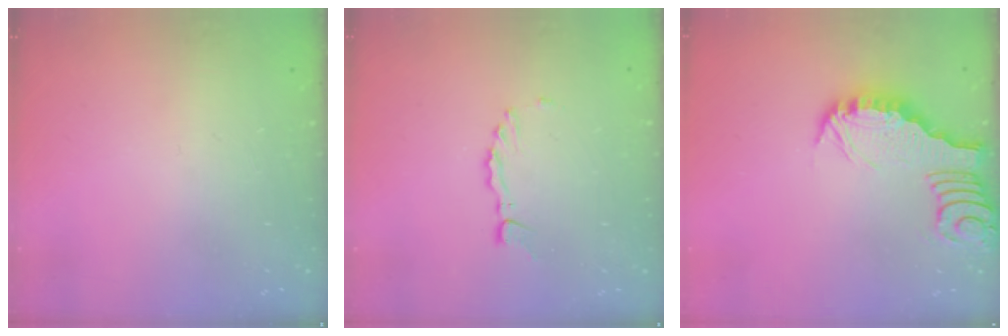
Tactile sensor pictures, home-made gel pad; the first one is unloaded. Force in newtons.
{"total": 2.3, "press": 2.2, "slide": 0.4}
{"total": 3.1, "press": 3.1, "slide": 0.4}